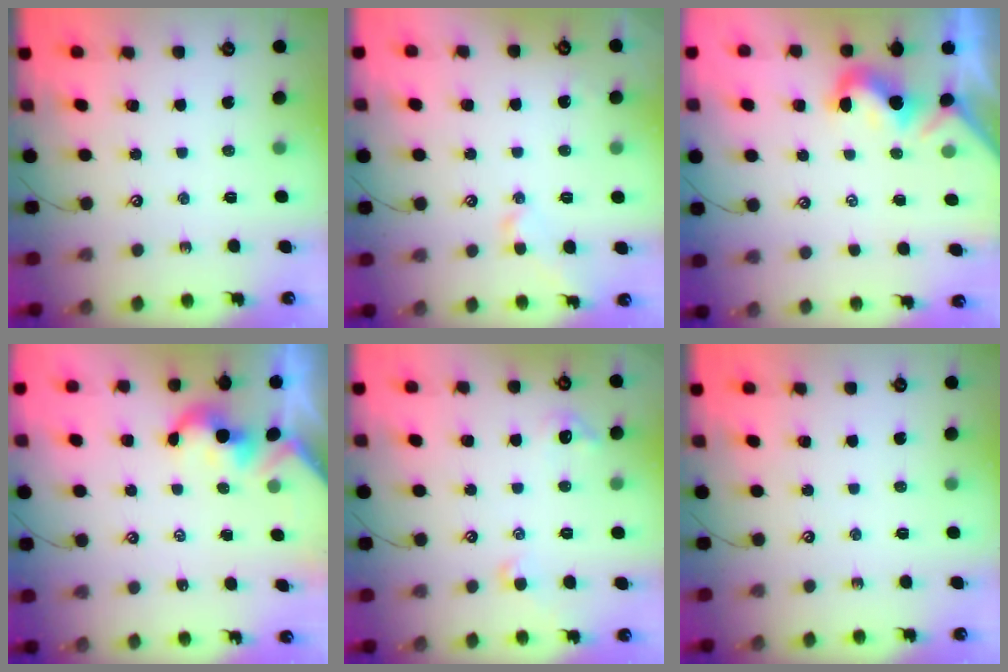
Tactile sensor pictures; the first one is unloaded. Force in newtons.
{"total": 0.8, "press": 0.6, "slide": 0.5}
{"total": 0.7, "press": 0.7, "slide": 0.3}
{"total": 1.4, "press": 1.3, "slide": 0.3}
{"total": 1.9, "press": 1.9, "slide": 0.4}
{"total": 0.0}